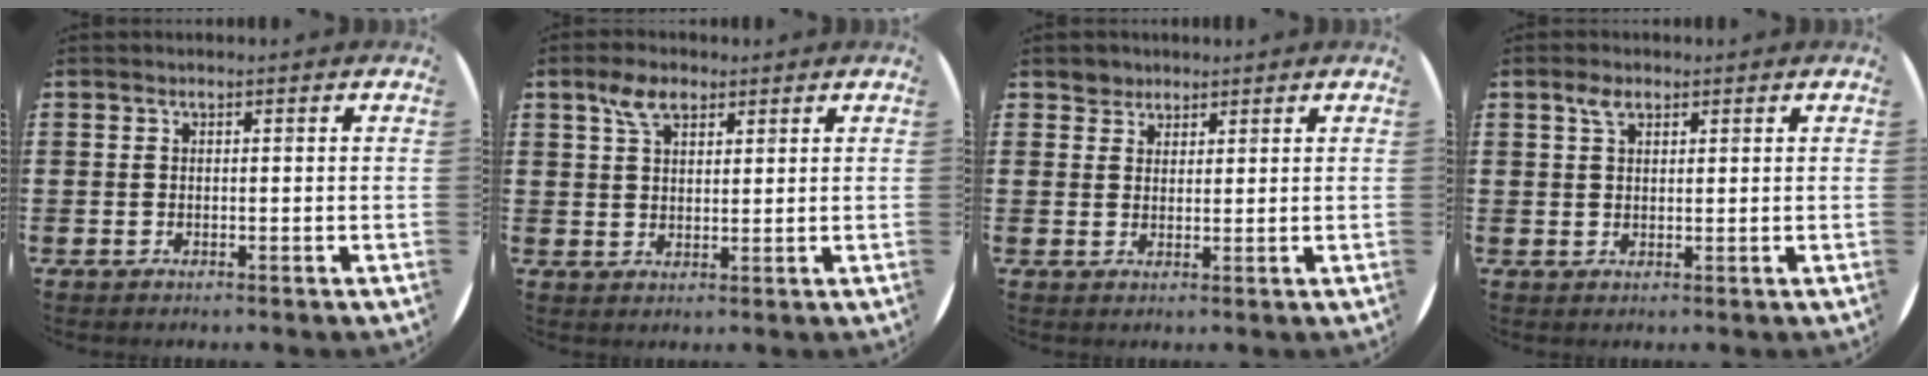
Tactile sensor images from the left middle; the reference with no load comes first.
{"total": 4.4, "force": [2.9, 2.2, 2.4], "torque": [-0.046, 0.006, 0.051]}
{"total": 2.2, "force": [1.9, 1.1, -0.3], "torque": [0.010, 0.001, 0.037]}
{"total": 2.3, "force": [1.5, 1.2, 1.2], "torque": [-0.020, 0.003, 0.026]}